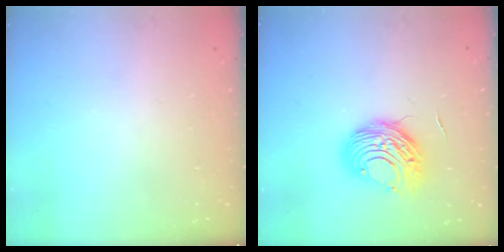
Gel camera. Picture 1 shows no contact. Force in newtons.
{"total": 9.5, "press": 9.5, "slide": 0.7}